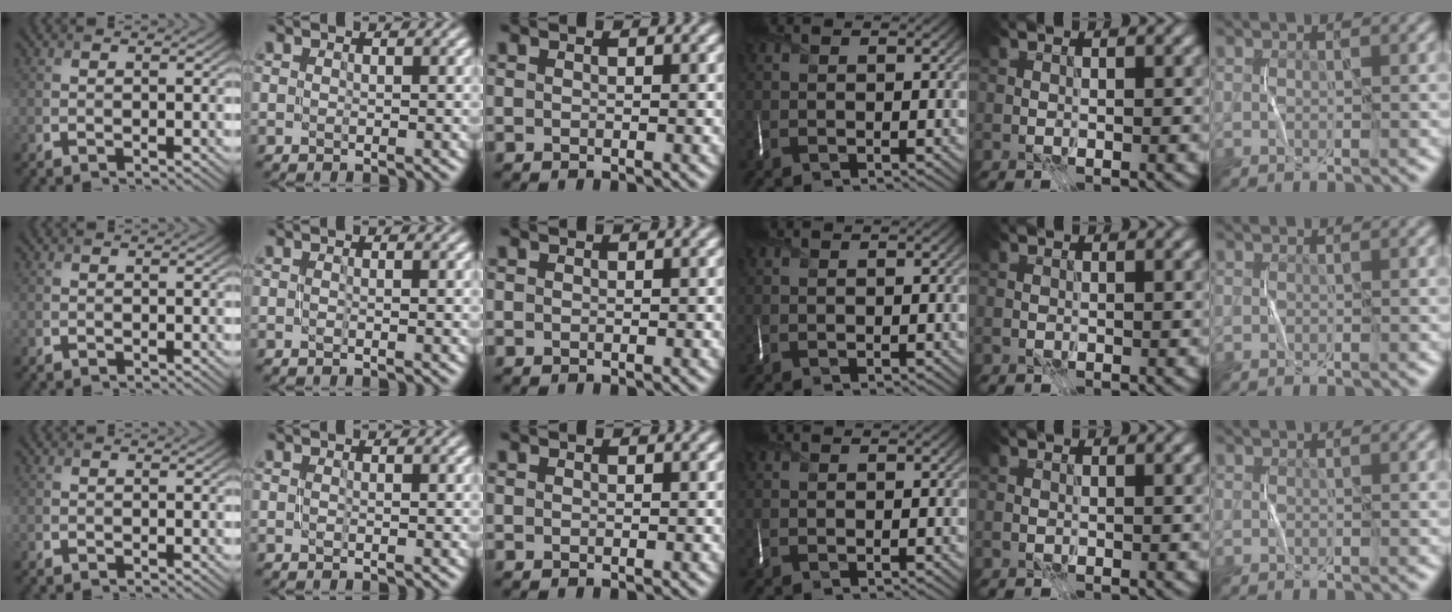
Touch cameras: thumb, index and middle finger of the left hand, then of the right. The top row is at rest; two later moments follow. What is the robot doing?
{"motion": "fold", "object": "scarf"}